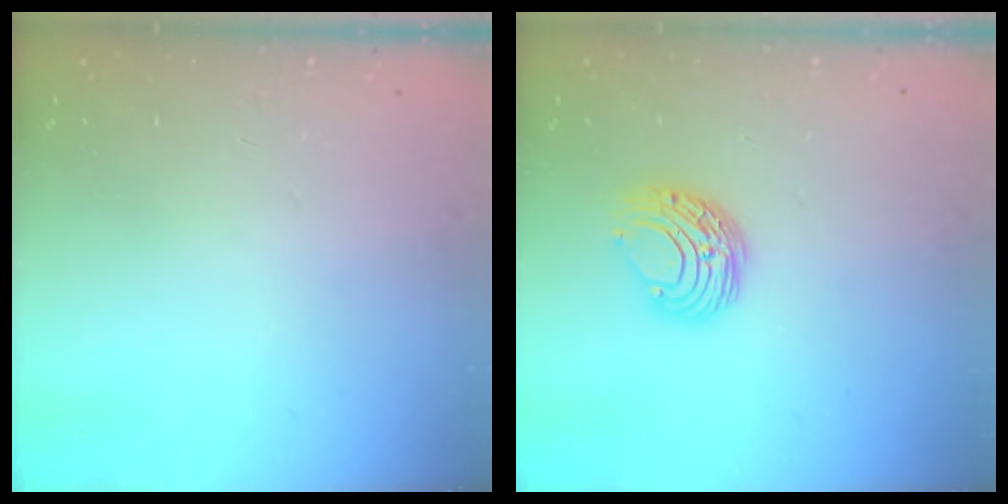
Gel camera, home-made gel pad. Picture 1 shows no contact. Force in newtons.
{"total": 8.5, "press": 8.5, "slide": 0.4}